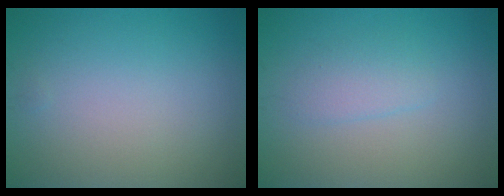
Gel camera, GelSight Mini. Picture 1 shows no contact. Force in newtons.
{"total": 1.8, "press": 1.8, "slide": 0.2}